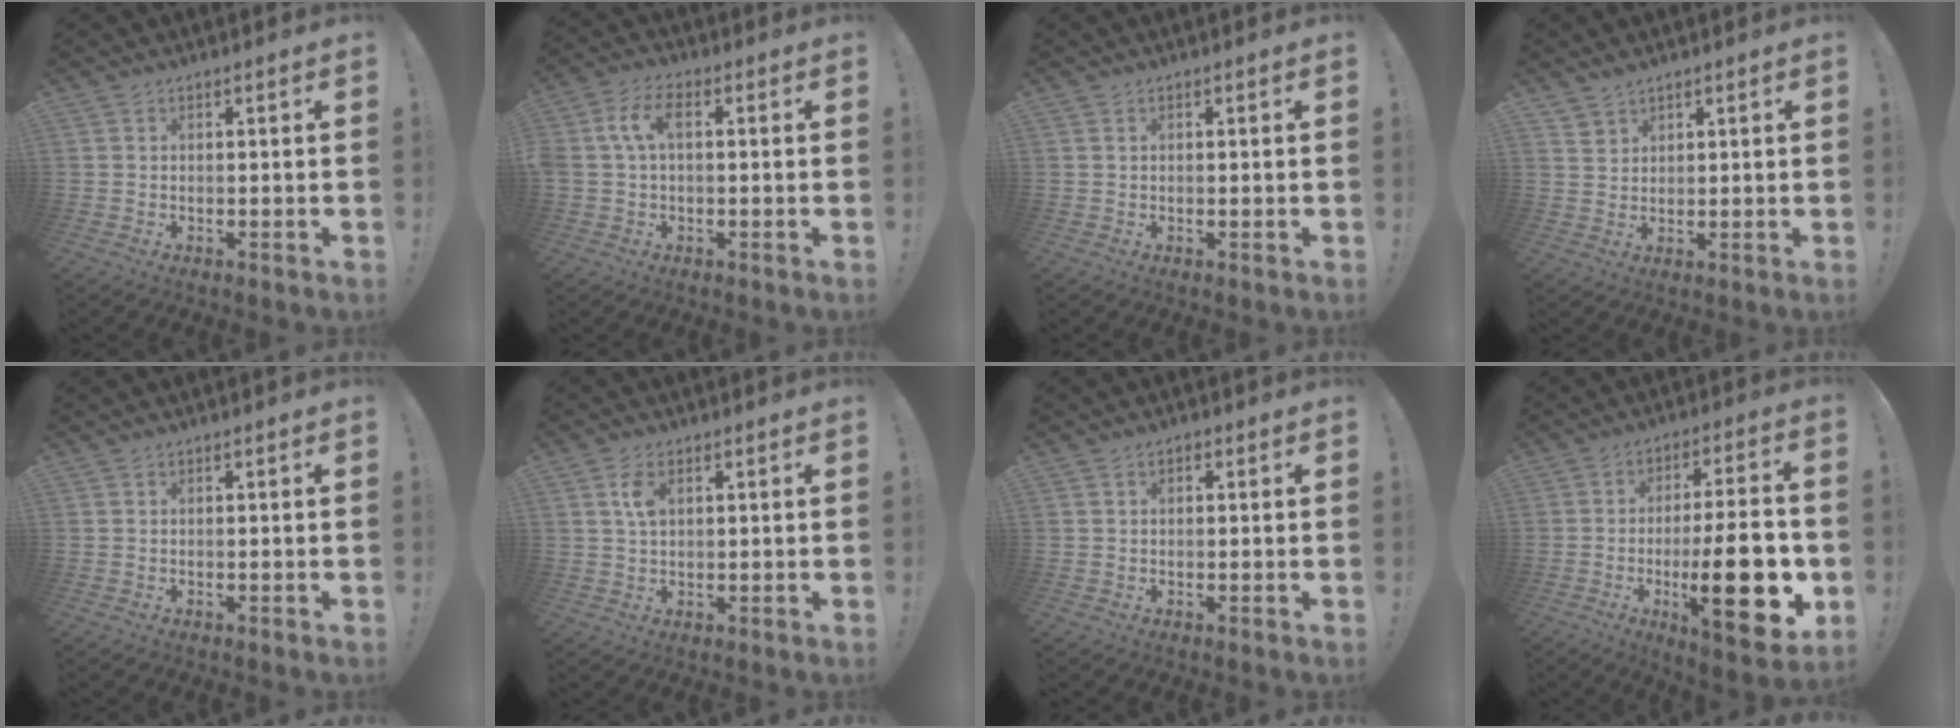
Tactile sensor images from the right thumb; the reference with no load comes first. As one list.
[{"total": 7.2, "force": [0.9, 4.1, 5.9], "torque": [-0.133, 0.012, 0.015]}, {"total": 0.5, "force": [0.3, 0.0, 0.4], "torque": [-0.007, 0.000, 0.004]}, {"total": 2.9, "force": [2.6, 1.2, 0.1], "torque": [0.000, -0.020, 0.049]}, {"total": 0.0}, {"total": 4.8, "force": [1.6, 2.5, 3.8], "torque": [-0.057, -0.004, 0.025]}, {"total": 1.0, "force": [0.2, 0.9, 0.5], "torque": [-0.006, 0.001, 0.004]}, {"total": 23.3, "force": [-5.1, 6.7, 21.7], "torque": [-0.334, 0.003, -0.072]}]